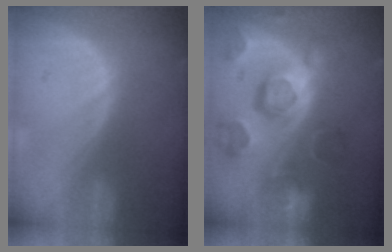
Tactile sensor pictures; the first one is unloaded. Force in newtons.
{"total": 12.1, "press": 10.4, "slide": 6.1}